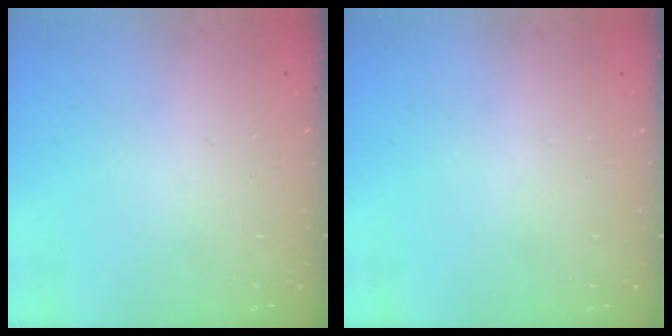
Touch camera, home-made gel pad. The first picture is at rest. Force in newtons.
{"total": 0.0}